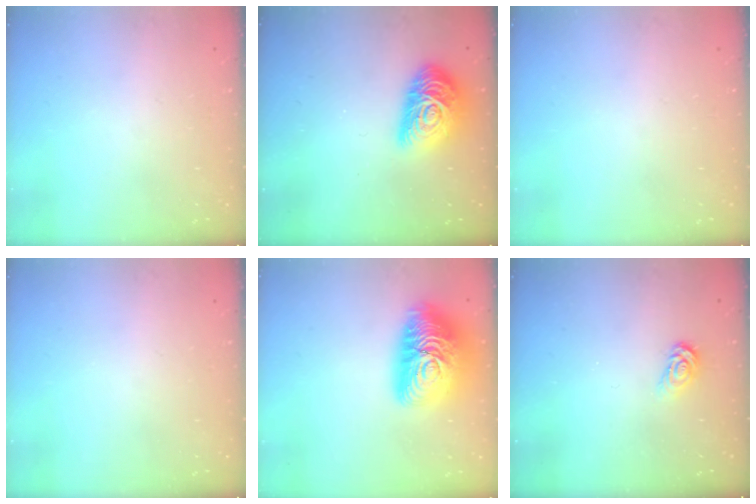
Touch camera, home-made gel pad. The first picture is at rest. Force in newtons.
{"total": 16.4, "press": 16.4, "slide": 0.8}
{"total": 0.0}
{"total": 0.0}
{"total": 20.7, "press": 20.7, "slide": 1.1}
{"total": 3.3, "press": 3.3, "slide": 0.3}